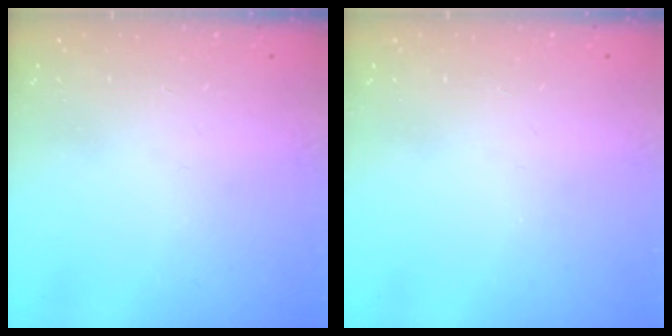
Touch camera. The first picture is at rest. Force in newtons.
{"total": 0.0}